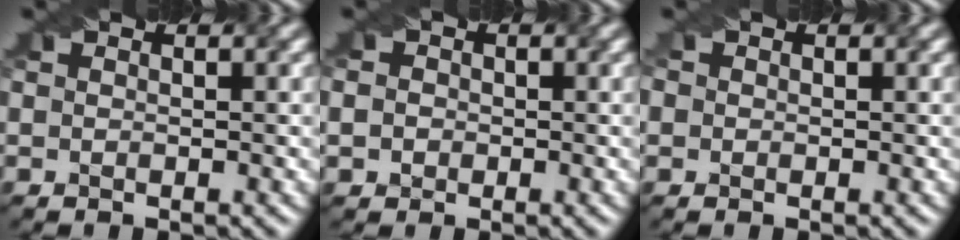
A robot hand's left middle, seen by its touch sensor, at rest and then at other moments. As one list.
[{"total": 3.9, "force": [0.9, 3.4, 1.5], "torque": [-0.018, 0.033, -0.009]}, {"total": 1.6, "force": [0.6, 1.3, 0.6], "torque": [-0.006, 0.018, -0.002]}]